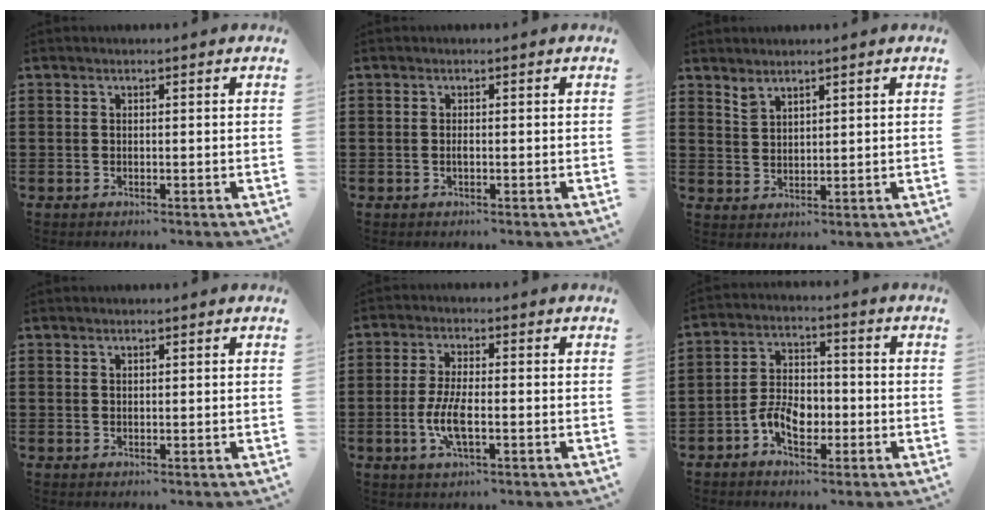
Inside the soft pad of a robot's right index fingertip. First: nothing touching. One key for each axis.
{"total": 0.7, "fx": -0.2, "fy": 0.0, "fz": 0.7, "tx": -0.016, "ty": -0.008, "tz": -0.002}
{"total": 2.2, "fx": 2.0, "fy": 0.7, "fz": 0.5, "tx": -0.014, "ty": 0.001, "tz": 0.039}
{"total": 0.5, "fx": 0.4, "fy": 0.3, "fz": 0.2, "tx": -0.005, "ty": 0.001, "tz": 0.007}
{"total": 6.0, "fx": -1.6, "fy": 1.8, "fz": 5.5, "tx": -0.121, "ty": -0.006, "tz": -0.033}
{"total": 6.2, "fx": -2.5, "fy": 3.8, "fz": 4.1, "tx": -0.089, "ty": -0.001, "tz": -0.051}